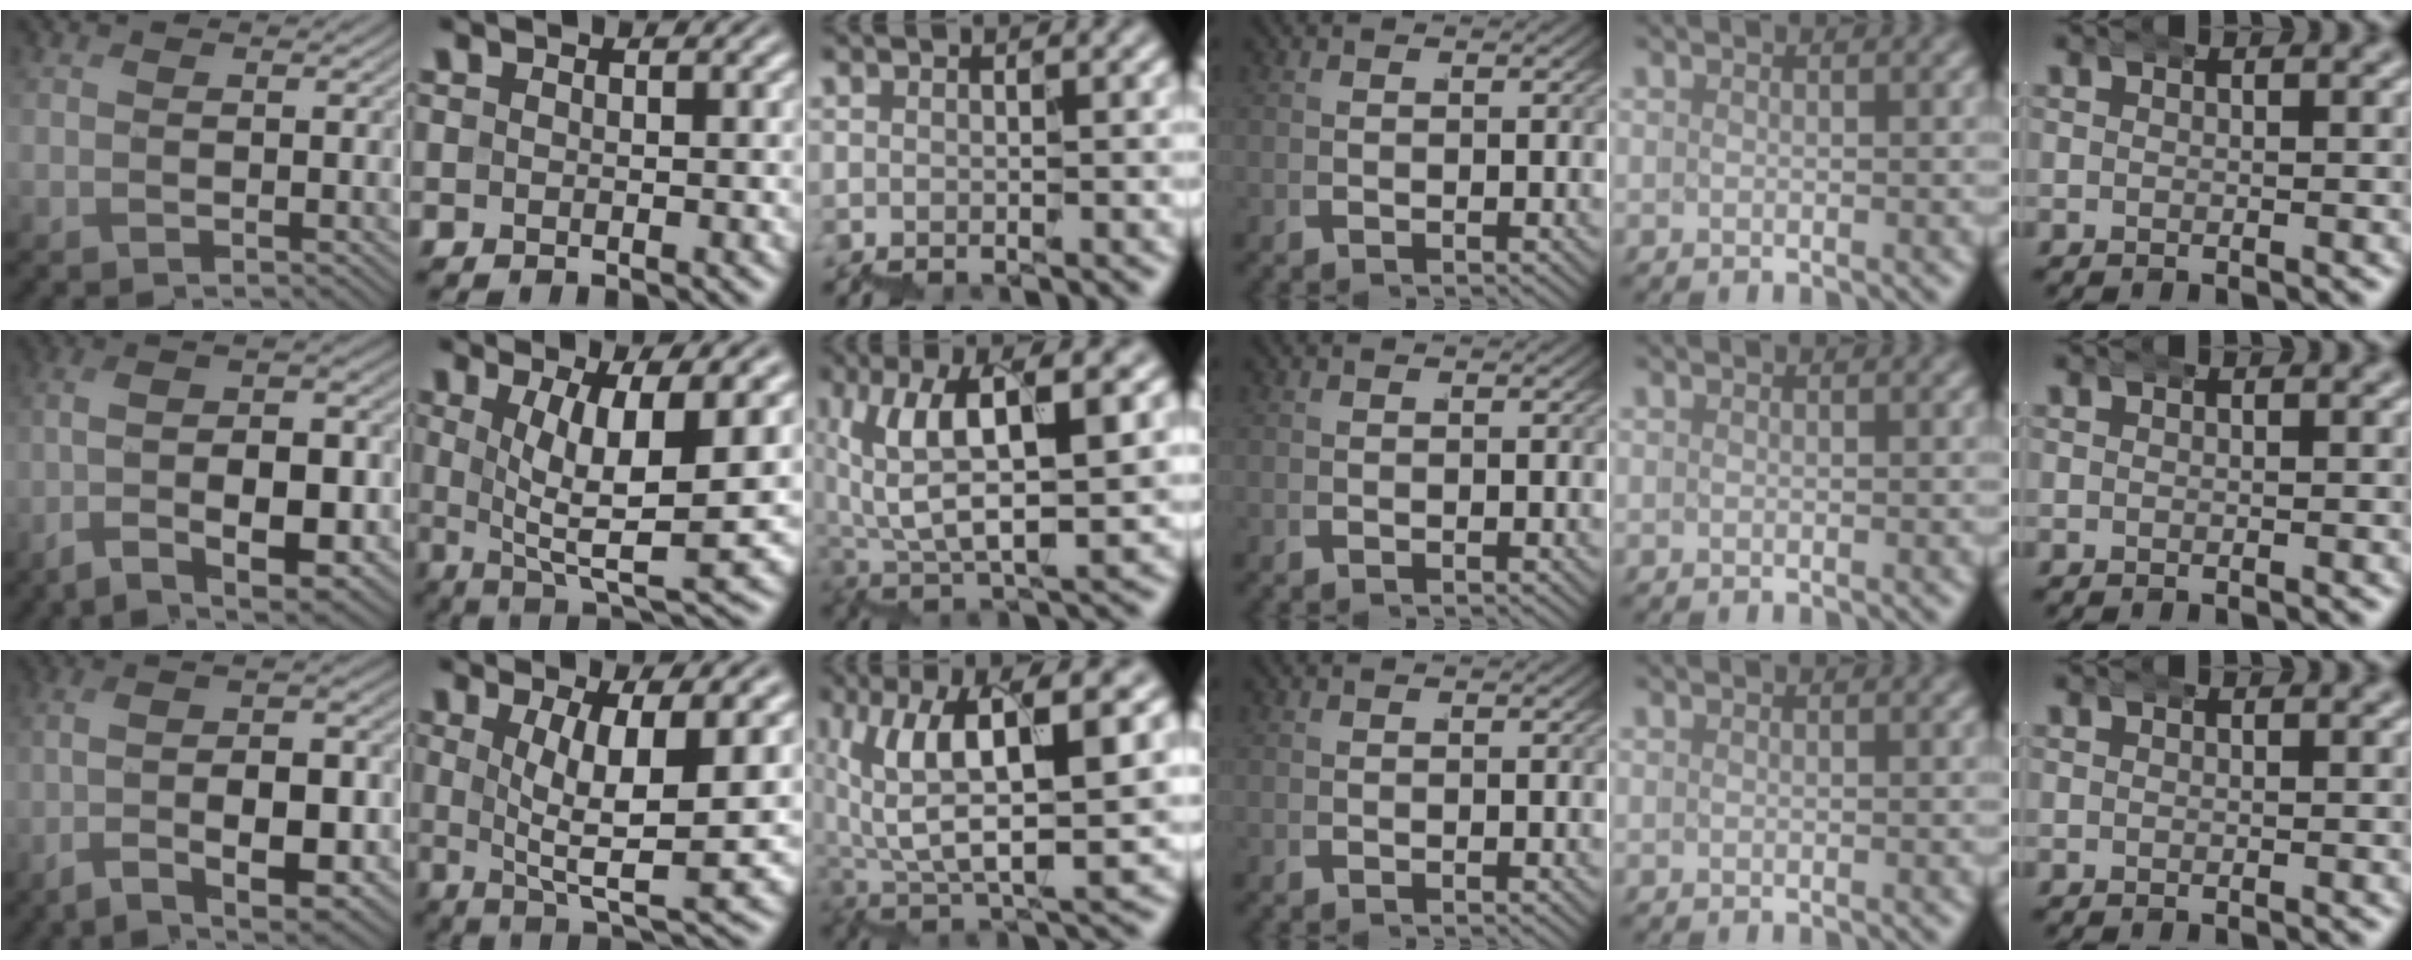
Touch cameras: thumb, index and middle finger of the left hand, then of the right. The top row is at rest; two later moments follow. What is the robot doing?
{"motion": "wrap", "object": "bubble wrap"}